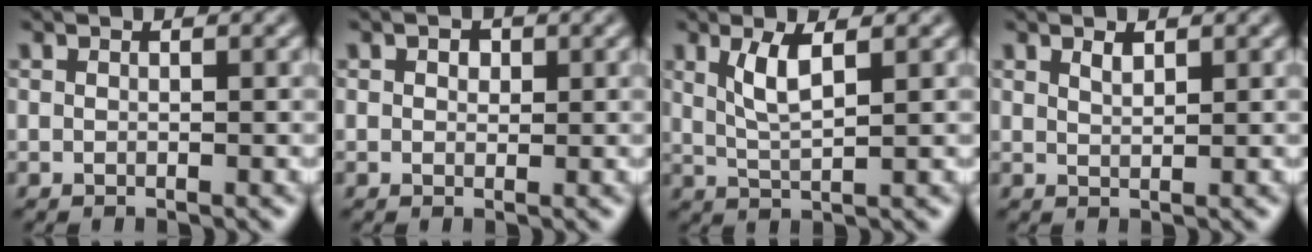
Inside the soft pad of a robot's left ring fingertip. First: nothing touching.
{"total": 1.2, "force": [0.6, 0.9, 0.7], "torque": [-0.007, -0.002, 0.005]}
{"total": 3.0, "force": [1.3, 0.7, 2.6], "torque": [-0.055, -0.004, 0.027]}
{"total": 1.0, "force": [0.8, 0.3, 0.5], "torque": [-0.011, -0.001, 0.015]}